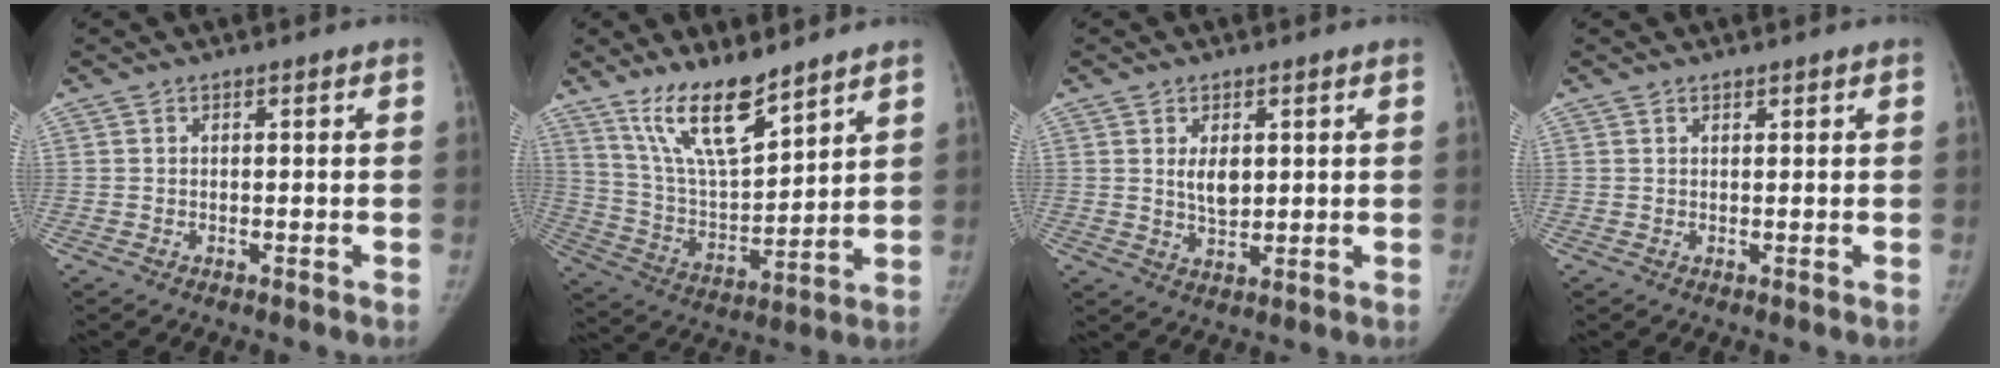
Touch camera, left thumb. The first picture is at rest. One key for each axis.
{"total": 14.7, "fx": 10.7, "fy": 4.3, "fz": 9.1, "tx": -0.139, "ty": -0.072, "tz": 0.210}
{"total": 4.6, "fx": 1.2, "fy": 2.7, "fz": 3.6, "tx": -0.045, "ty": -0.018, "tz": 0.023}
{"total": 0.6, "fx": 0.5, "fy": 0.3, "fz": 0.0, "tx": 0.003, "ty": -0.009, "tz": 0.006}